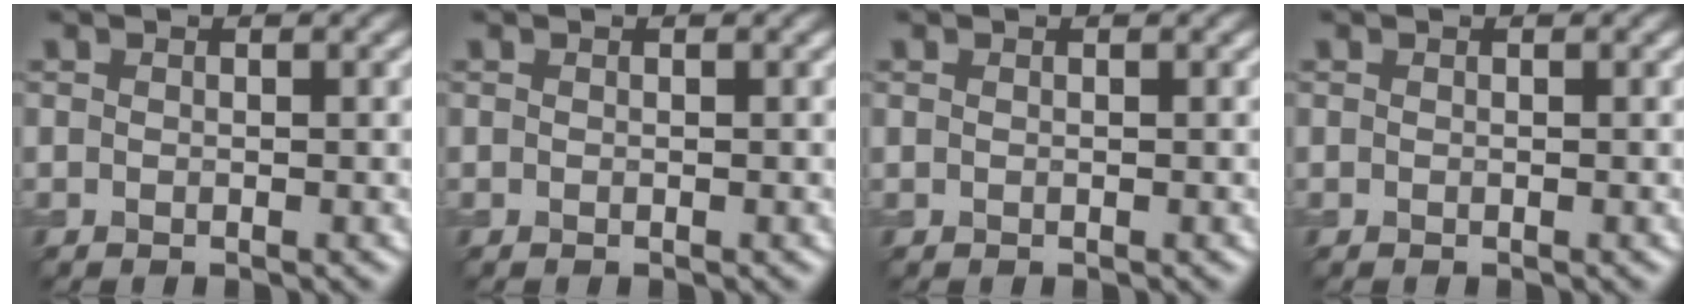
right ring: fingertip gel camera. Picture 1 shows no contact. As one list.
[{"total": 0.0}, {"total": 0.0}, {"total": 0.0}]